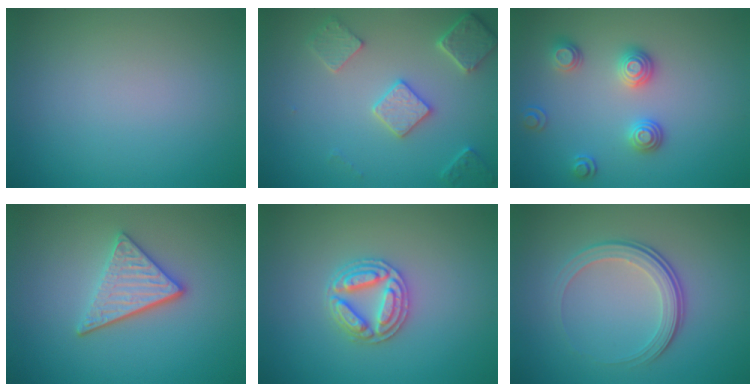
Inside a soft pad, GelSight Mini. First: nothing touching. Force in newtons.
{"total": 4.1, "press": 3.5, "slide": 2.1}
{"total": 2.9, "press": 2.5, "slide": 1.5}
{"total": 3.6, "press": 3.0, "slide": 2.0}
{"total": 3.3, "press": 3.2, "slide": 0.6}
{"total": 3.6, "press": 2.5, "slide": 2.6}